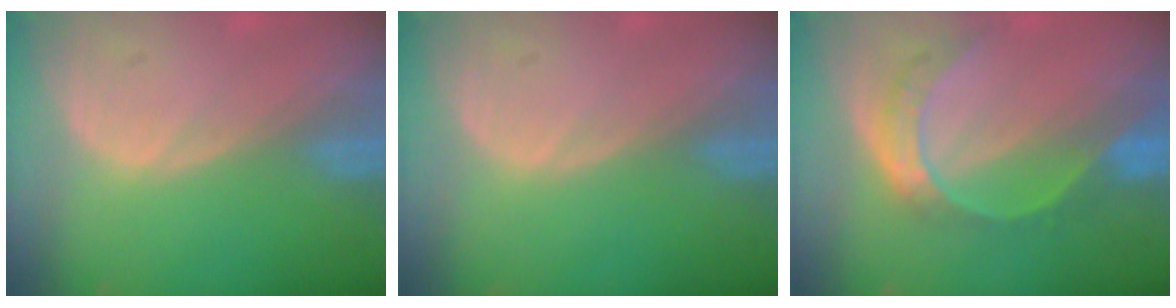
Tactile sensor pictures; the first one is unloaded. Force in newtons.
{"total": 0.0}
{"total": 7.7, "press": 6.4, "slide": 4.2}